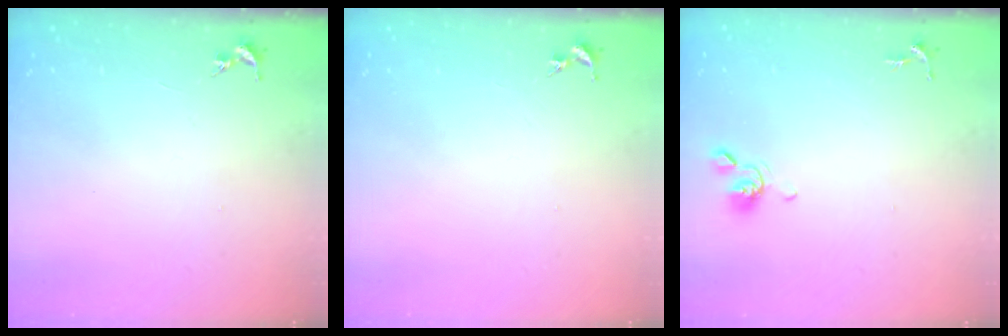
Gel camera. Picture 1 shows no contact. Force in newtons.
{"total": 0.0}
{"total": 6.2, "press": 6.0, "slide": 1.5}